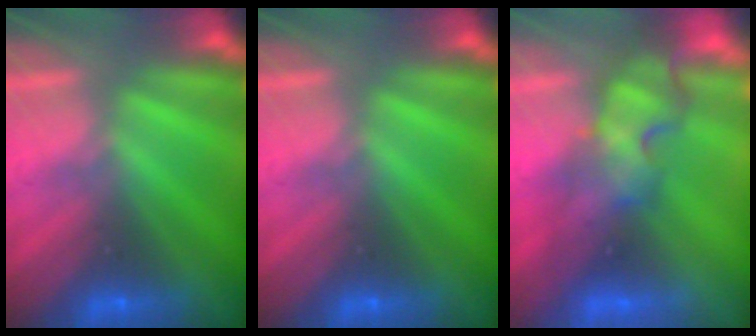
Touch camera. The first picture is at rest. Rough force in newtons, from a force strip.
{"total": 0.0}
{"total": 4.4}